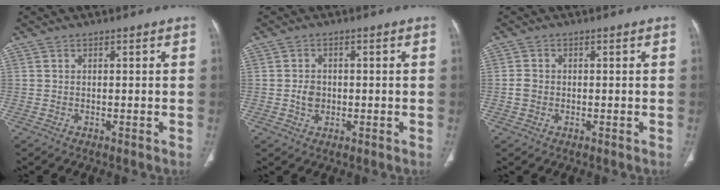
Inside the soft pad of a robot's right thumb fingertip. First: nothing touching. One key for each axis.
{"total": 2.9, "fx": -0.3, "fy": 2.4, "fz": 1.6, "tx": -0.019, "ty": 0.004, "tz": -0.006}
{"total": 2.1, "fx": -0.3, "fy": 1.8, "fz": 1.1, "tx": -0.017, "ty": 0.006, "tz": -0.007}